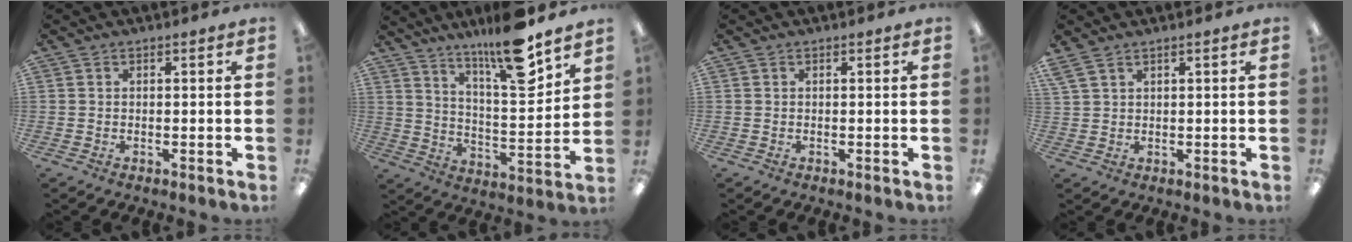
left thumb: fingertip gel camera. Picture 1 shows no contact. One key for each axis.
{"total": 16.2, "fx": 12.7, "fy": 3.2, "fz": 9.5, "tx": -0.156, "ty": -0.081, "tz": 0.208}
{"total": 0.0}
{"total": 3.0, "fx": 2.2, "fy": 1.1, "fz": 1.7, "tx": -0.037, "ty": -0.003, "tz": 0.041}